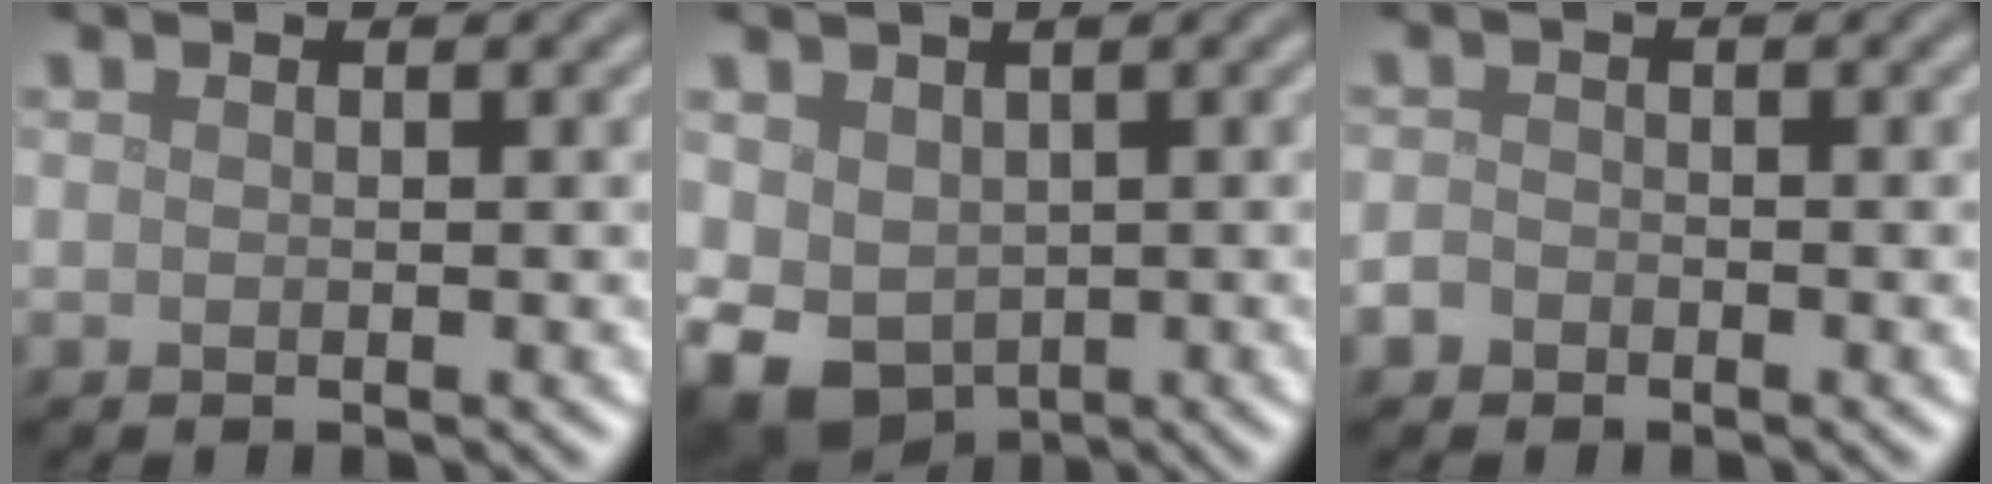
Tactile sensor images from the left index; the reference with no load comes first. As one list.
[{"total": 5.8, "force": [-1.1, 4.5, 3.5], "torque": [-0.079, -0.020, -0.007]}, {"total": 1.1, "force": [-0.8, 0.8, 0.2], "torque": [-0.002, 0.001, -0.019]}]